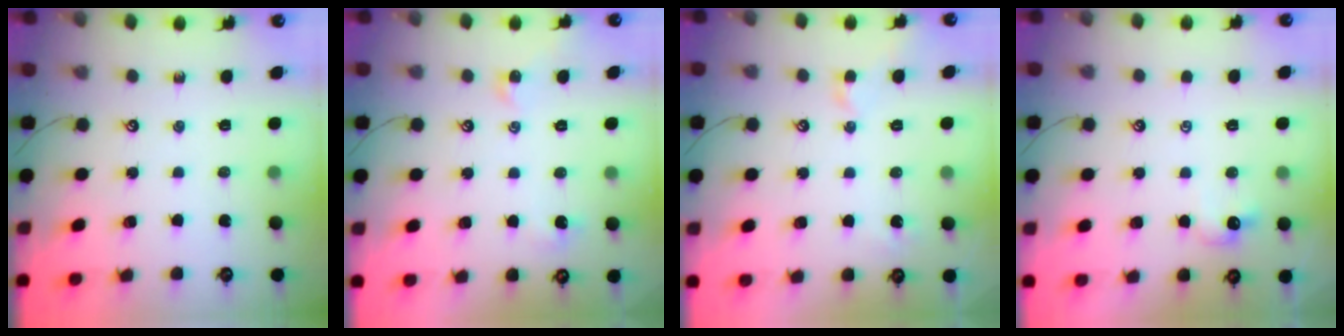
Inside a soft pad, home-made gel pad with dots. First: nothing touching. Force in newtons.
{"total": 2.1, "press": 2.0, "slide": 0.6}
{"total": 0.5, "press": 0.2, "slide": 0.5}
{"total": 1.6, "press": 1.6, "slide": 0.3}